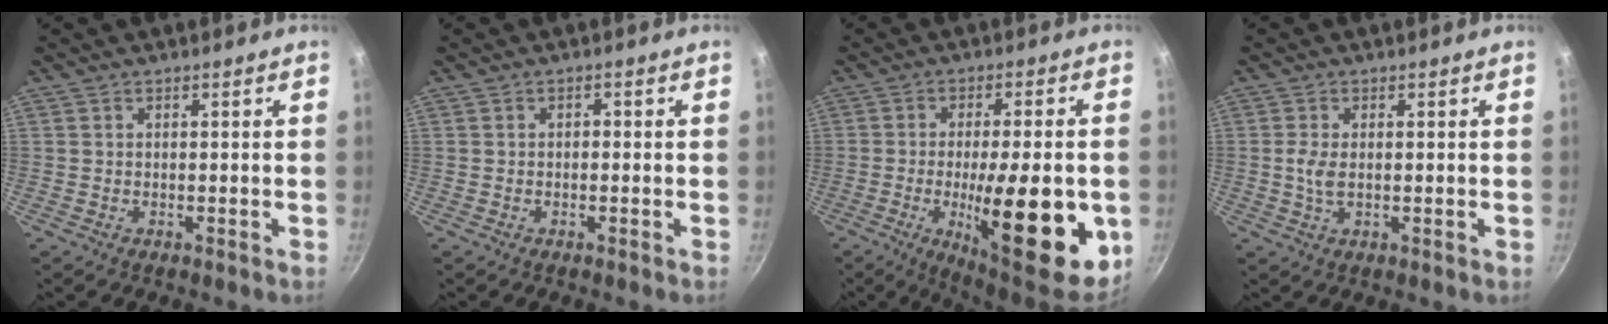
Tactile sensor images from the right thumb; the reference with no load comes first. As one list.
[{"total": 0.8, "force": [-0.2, 0.6, 0.5], "torque": [0.001, 0.005, -0.005]}, {"total": 23.0, "force": [-5.2, 7.0, 21.3], "torque": [-0.281, -0.022, -0.056]}, {"total": 3.1, "force": [0.0, 1.6, 2.7], "torque": [-0.063, -0.002, 0.000]}]